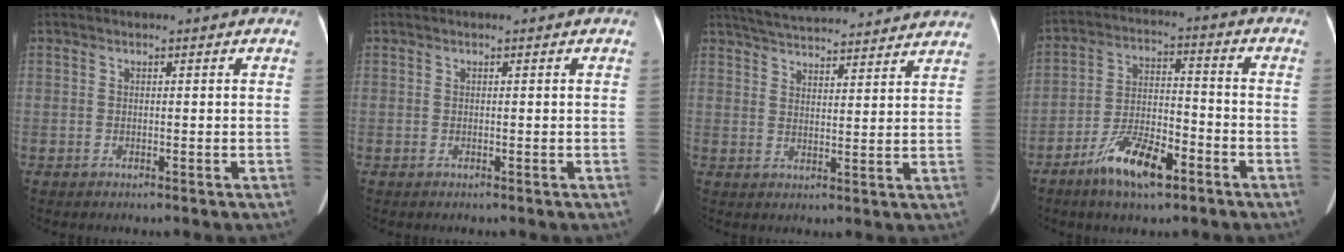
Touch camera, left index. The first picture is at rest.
{"total": 0.0}
{"total": 19.8, "force": [18.3, 3.0, 6.9], "torque": [-0.110, 0.029, 0.245]}
{"total": 10.1, "force": [-6.1, 3.1, 7.4], "torque": [-0.145, 0.000, -0.109]}